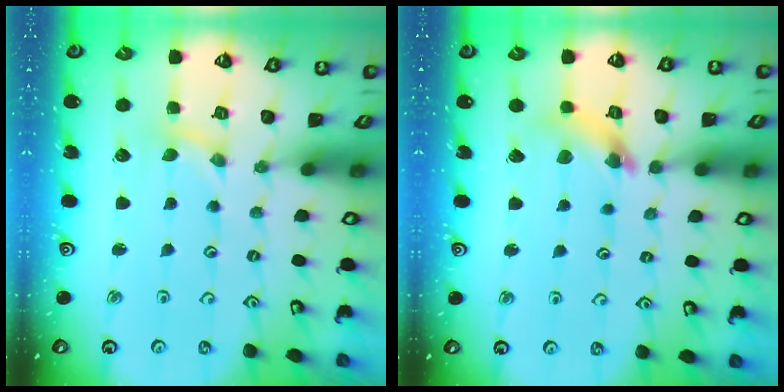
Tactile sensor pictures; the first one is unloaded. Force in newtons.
{"total": 7.7, "press": 7.7, "slide": 0.7}